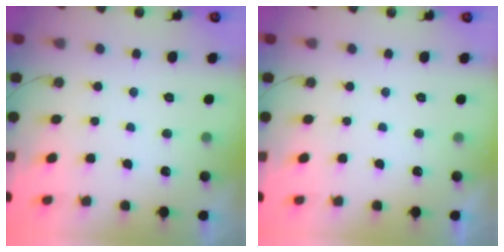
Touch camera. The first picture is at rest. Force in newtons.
{"total": 0.0}